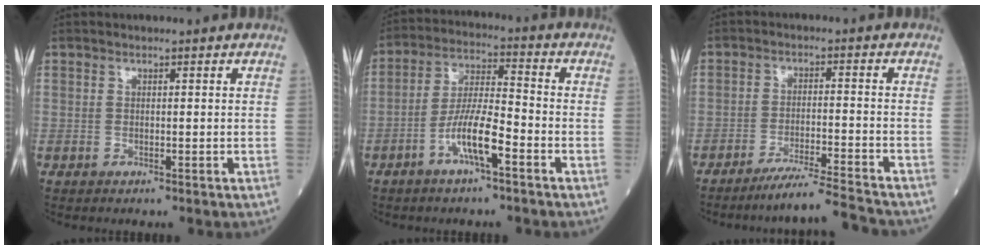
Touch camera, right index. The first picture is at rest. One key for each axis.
{"total": 8.3, "fx": -3.9, "fy": 1.2, "fz": 7.2, "tx": -0.145, "ty": 0.005, "tz": -0.076}
{"total": 9.3, "fx": -8.6, "fy": -1.7, "fz": 3.1, "tx": -0.038, "ty": -0.014, "tz": -0.146}